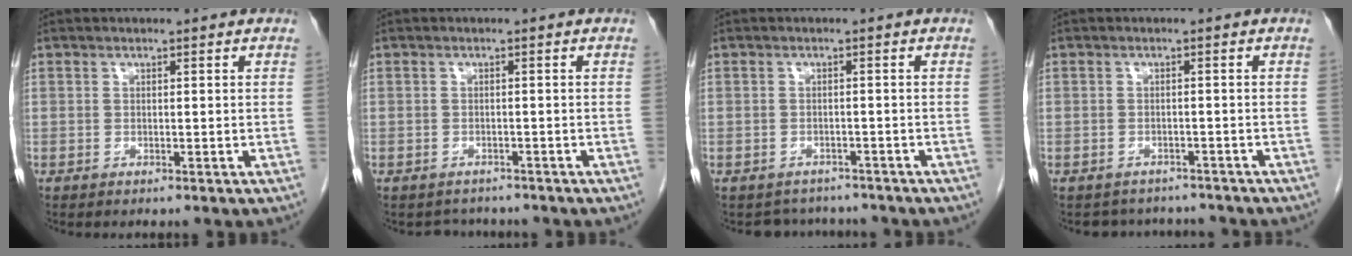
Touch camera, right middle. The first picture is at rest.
{"total": 2.7, "force": [-2.5, 1.2, -0.2], "torque": [-0.003, 0.000, -0.037]}
{"total": 4.5, "force": [-4.1, 1.8, -0.2], "torque": [0.003, 0.008, -0.053]}
{"total": 5.8, "force": [-5.4, 2.2, 0.2], "torque": [0.000, 0.012, -0.064]}